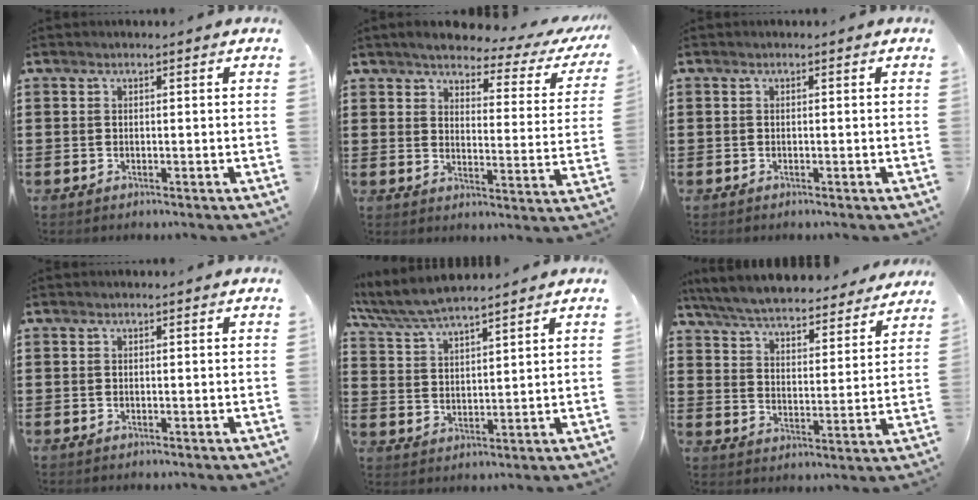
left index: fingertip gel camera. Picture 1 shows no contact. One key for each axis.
{"total": 4.1, "fx": 3.5, "fy": 0.7, "fz": 2.0, "tx": -0.052, "ty": -0.023, "tz": 0.052}
{"total": 0.0}
{"total": 0.0}
{"total": 5.9, "fx": 5.5, "fy": 0.3, "fz": 2.0, "tx": -0.057, "ty": -0.023, "tz": 0.099}
{"total": 6.3, "fx": 6.2, "fy": 0.1, "fz": 1.4, "tx": -0.056, "ty": -0.045, "tz": 0.106}